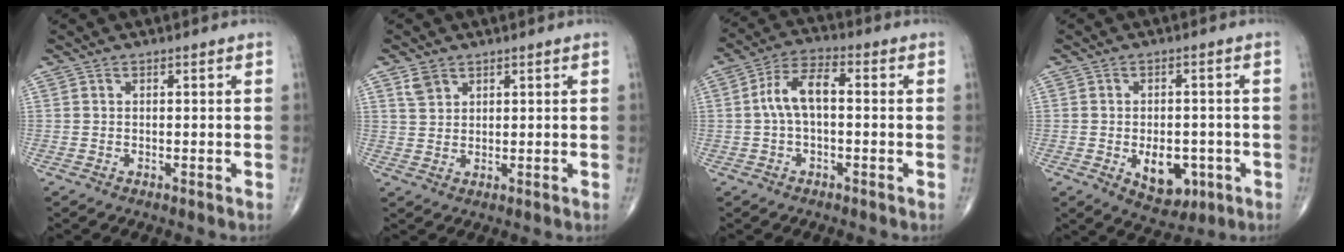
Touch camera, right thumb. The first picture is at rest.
{"total": 3.1, "force": [1.9, 2.1, 1.2], "torque": [-0.014, -0.006, 0.041]}
{"total": 7.7, "force": [0.0, 3.9, 6.7], "torque": [-0.130, 0.029, -0.009]}
{"total": 8.3, "force": [-2.5, 5.2, 6.0], "torque": [-0.058, 0.007, -0.023]}